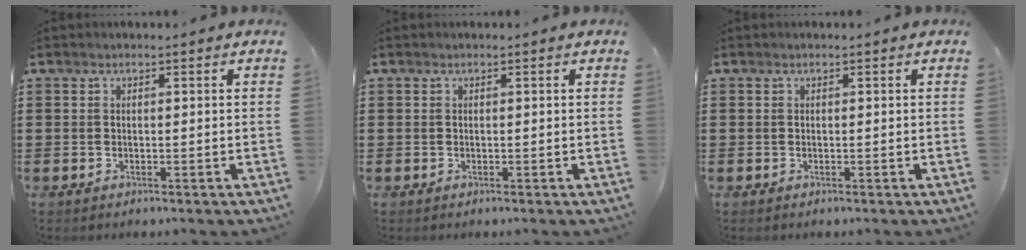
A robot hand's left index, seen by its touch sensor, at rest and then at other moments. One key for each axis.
{"total": 0.0}
{"total": 0.0}